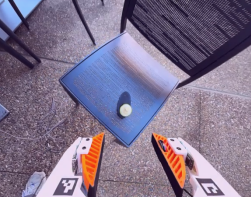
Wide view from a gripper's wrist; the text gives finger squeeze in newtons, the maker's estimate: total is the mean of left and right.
{"total": 0.0}